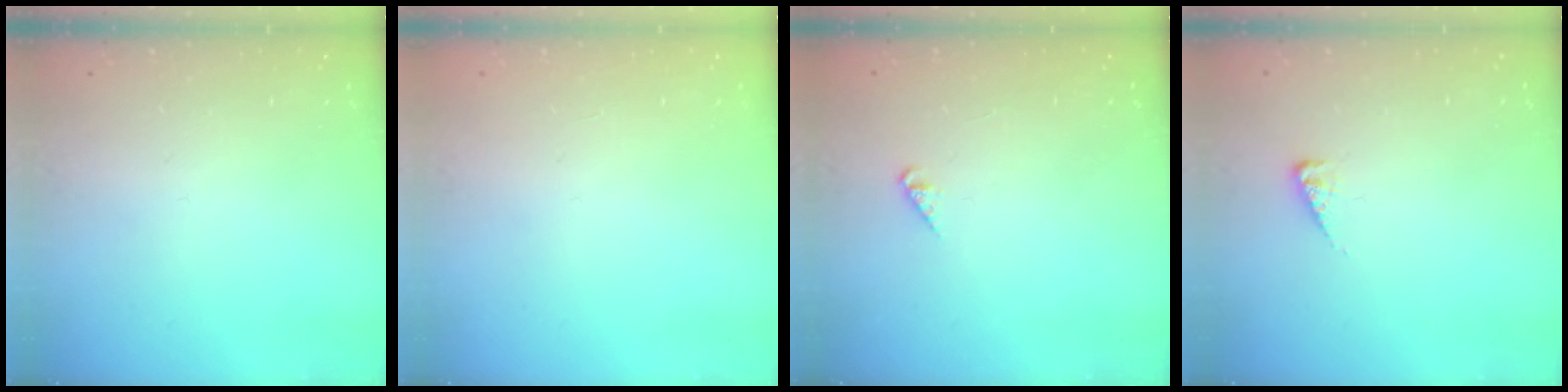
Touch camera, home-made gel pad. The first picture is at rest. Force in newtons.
{"total": 0.0}
{"total": 1.4, "press": 1.4, "slide": 0.3}
{"total": 3.8, "press": 3.7, "slide": 0.5}